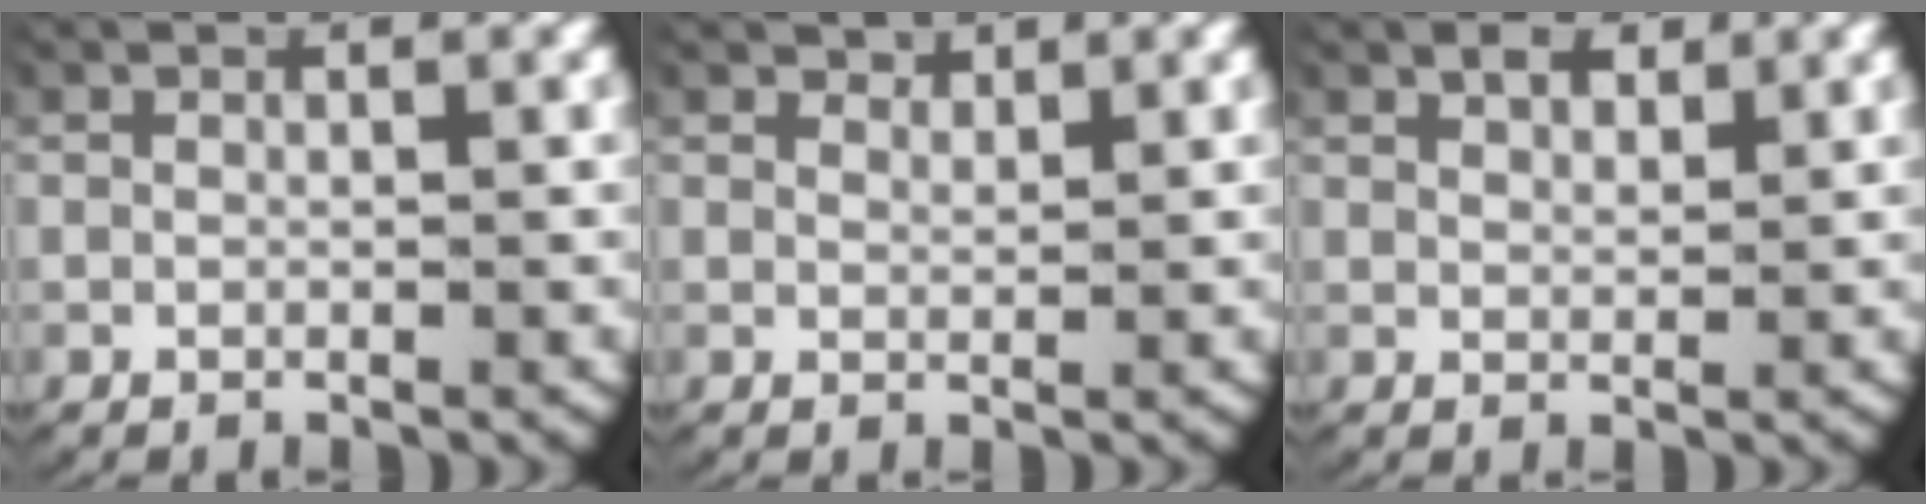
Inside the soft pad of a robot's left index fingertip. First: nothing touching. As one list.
[{"total": 2.0, "force": [2.0, 0.0, 0.1], "torque": [-0.004, -0.007, 0.042]}, {"total": 2.0, "force": [1.8, 0.6, 0.8], "torque": [-0.018, -0.008, 0.034]}]